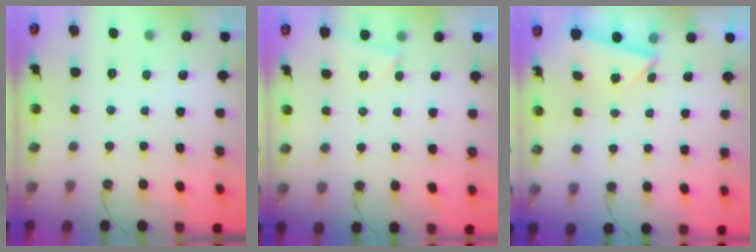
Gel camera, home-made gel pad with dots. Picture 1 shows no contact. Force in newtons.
{"total": 2.6, "press": 2.5, "slide": 0.3}
{"total": 3.0, "press": 3.0, "slide": 0.5}